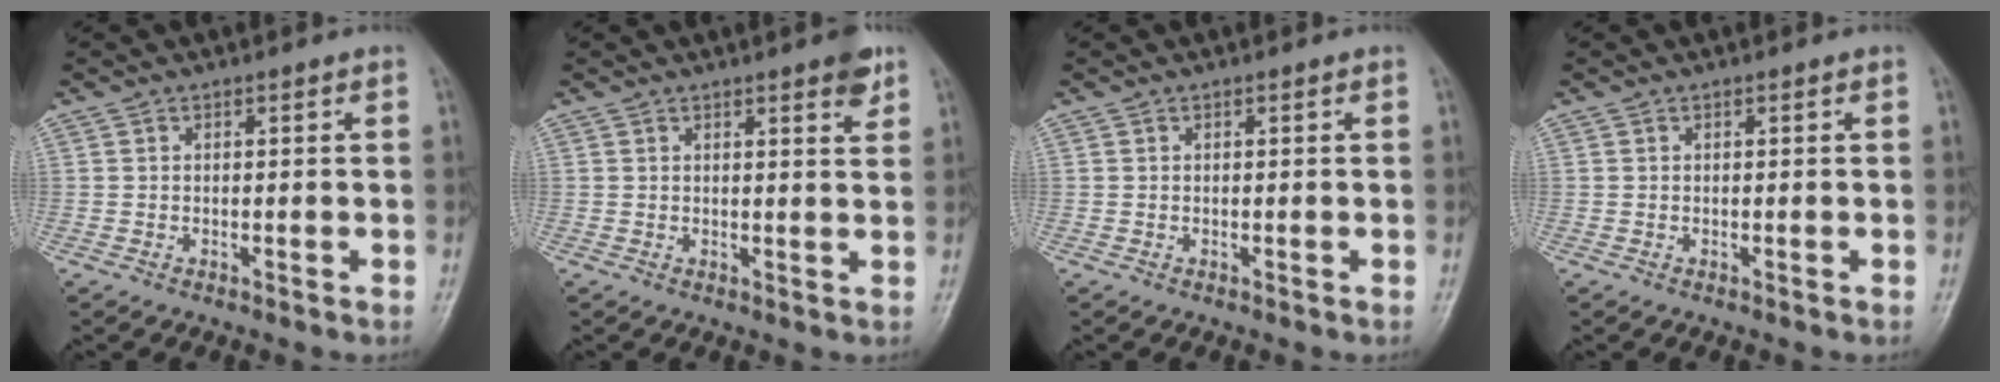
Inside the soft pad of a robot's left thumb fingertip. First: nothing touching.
{"total": 3.8, "force": [2.4, 0.8, 2.8], "torque": [-0.029, -0.012, 0.029]}
{"total": 0.0}
{"total": 0.0}